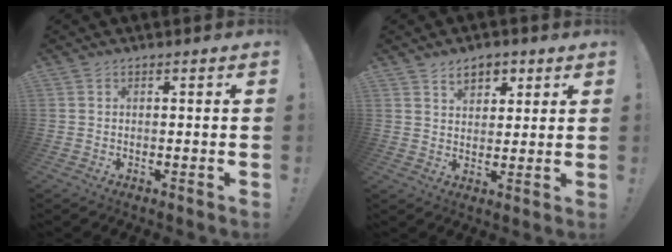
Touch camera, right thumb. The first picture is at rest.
{"total": 6.0, "force": [3.5, 4.2, 2.5], "torque": [-0.033, -0.012, 0.062]}